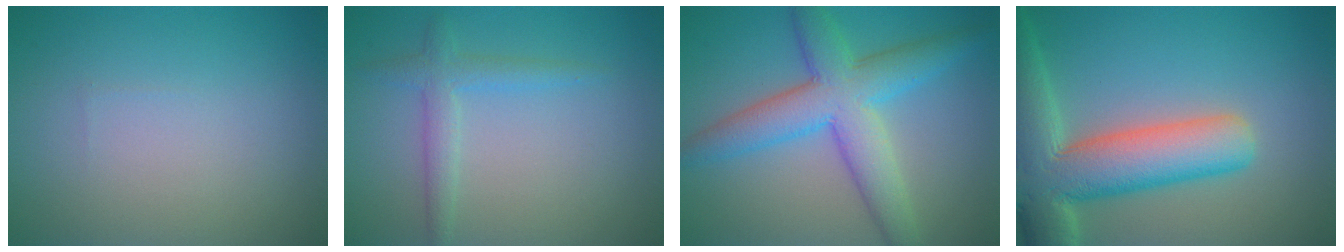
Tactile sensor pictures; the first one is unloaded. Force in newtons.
{"total": 2.2, "press": 2.2, "slide": 0.1}
{"total": 7.1, "press": 7.1, "slide": 0.2}
{"total": 10.8, "press": 10.8, "slide": 1.0}